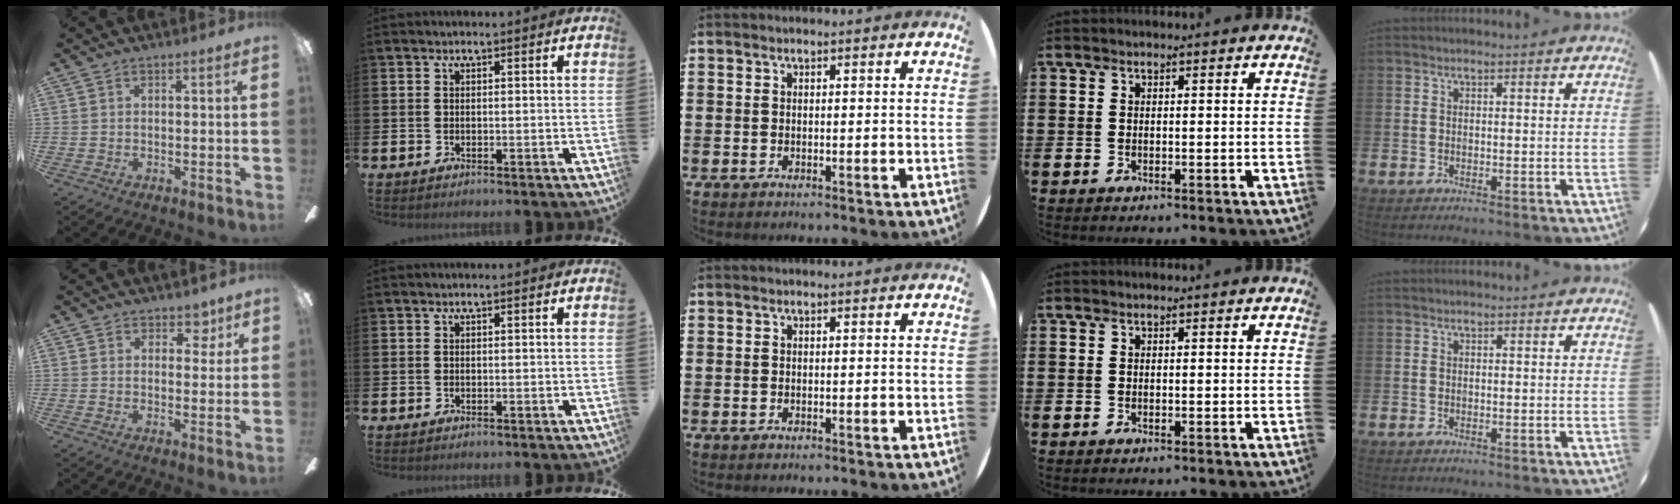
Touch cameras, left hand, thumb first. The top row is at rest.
{"thumb": {"total": 4.7, "force": [3.2, 3.0, 1.7], "torque": [-0.011, -0.010, 0.054]}}